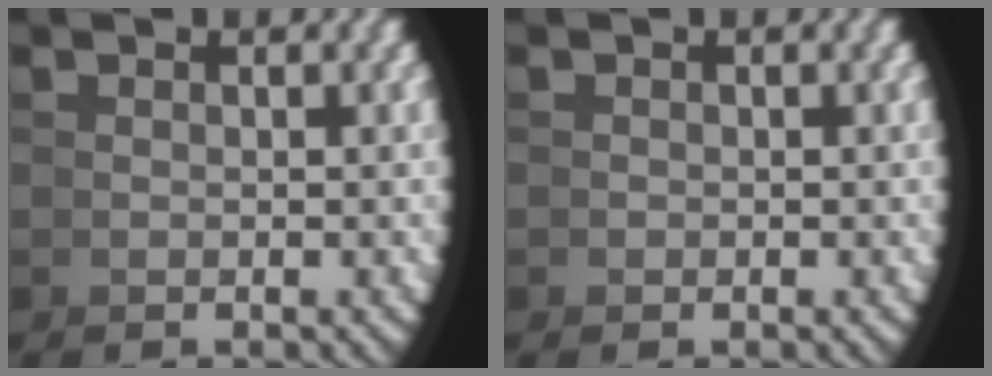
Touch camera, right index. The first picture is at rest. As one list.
[{"total": 0.6, "force": [0.2, 0.6, 0.0], "torque": [0.003, -0.004, 0.005]}]